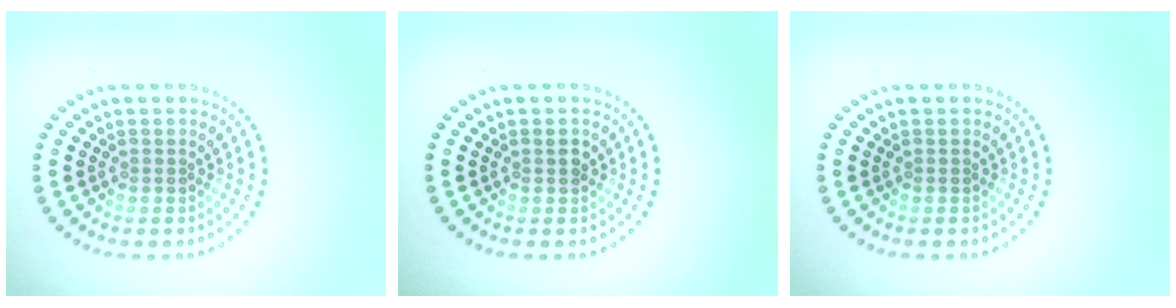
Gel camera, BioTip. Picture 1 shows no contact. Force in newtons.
{"total": 1.3, "press": 1.2, "slide": 0.4}
{"total": 0.0}